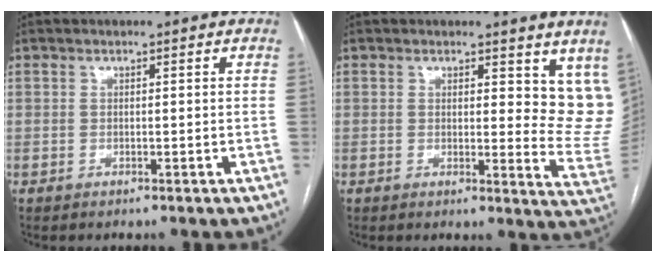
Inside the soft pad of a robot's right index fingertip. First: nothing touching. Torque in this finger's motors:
{"motor_torque": [0.19, 0.19, 0.01, 0.00]}